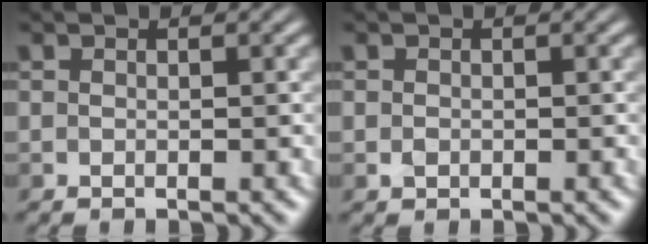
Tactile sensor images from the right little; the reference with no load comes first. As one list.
[{"total": 0.9, "force": [-0.3, 0.7, 0.3], "torque": [-0.008, -0.002, -0.003]}]